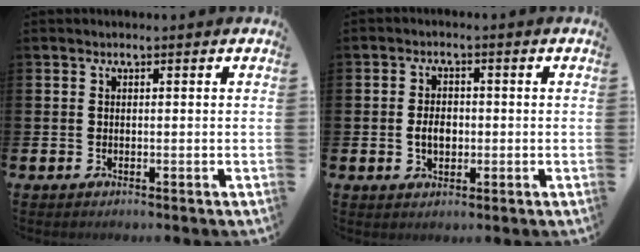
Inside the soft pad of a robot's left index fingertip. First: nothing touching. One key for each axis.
{"total": 3.2, "fx": -0.3, "fy": 2.2, "fz": 2.3, "tx": -0.029, "ty": -0.001, "tz": -0.011}